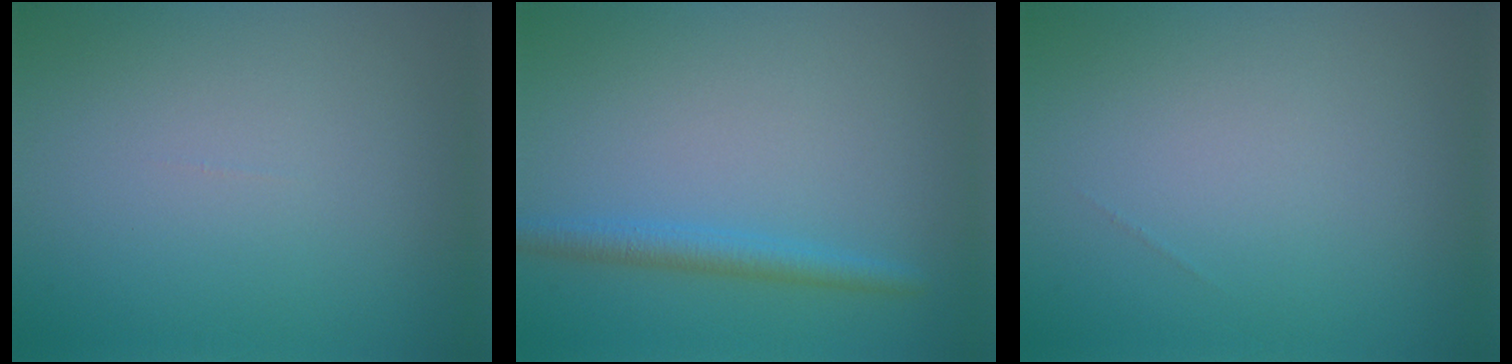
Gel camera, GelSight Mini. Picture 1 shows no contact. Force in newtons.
{"total": 2.2, "press": 2.2, "slide": 0.2}
{"total": 0.0}